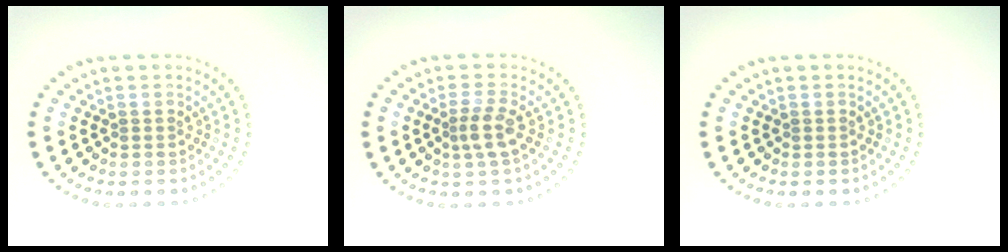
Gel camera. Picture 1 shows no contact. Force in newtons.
{"total": 2.2, "press": 1.8, "slide": 1.2}
{"total": 0.0}